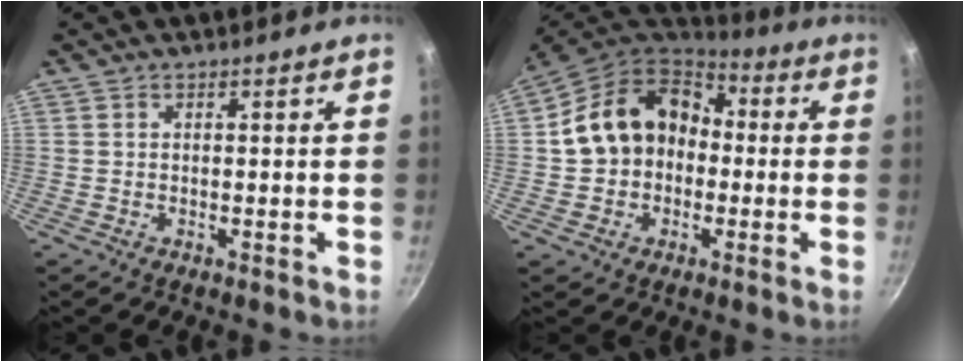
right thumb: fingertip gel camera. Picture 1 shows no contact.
{"total": 16.3, "force": [-0.3, 12.8, 10.0], "torque": [-0.147, 0.042, -0.015]}